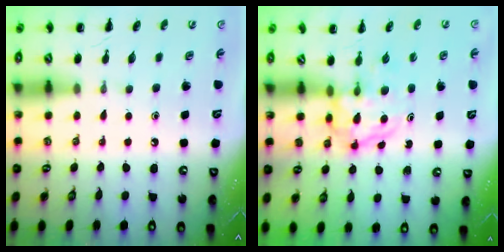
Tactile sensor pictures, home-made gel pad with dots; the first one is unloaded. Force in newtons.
{"total": 4.0, "press": 3.9, "slide": 0.5}